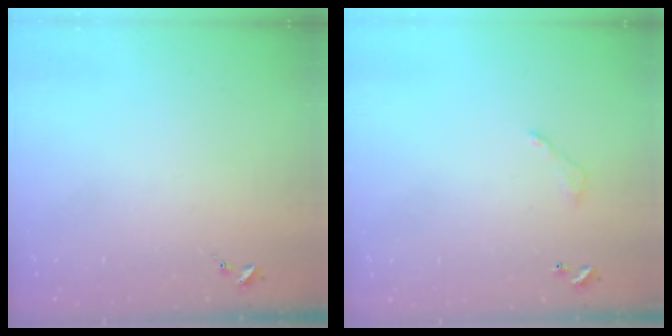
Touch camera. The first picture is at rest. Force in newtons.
{"total": 3.8, "press": 3.8, "slide": 0.2}